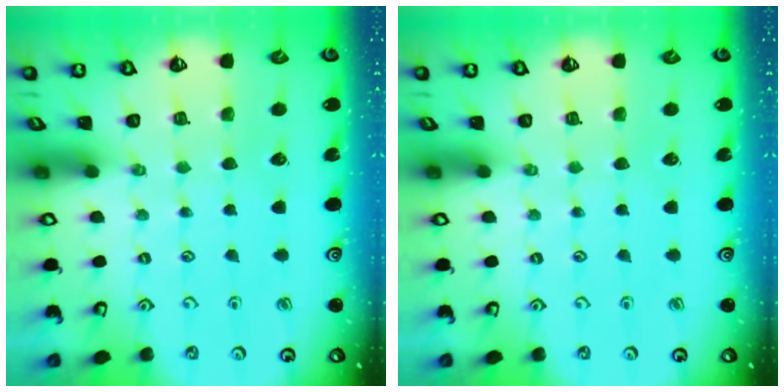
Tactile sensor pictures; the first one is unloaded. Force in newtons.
{"total": 0.0}